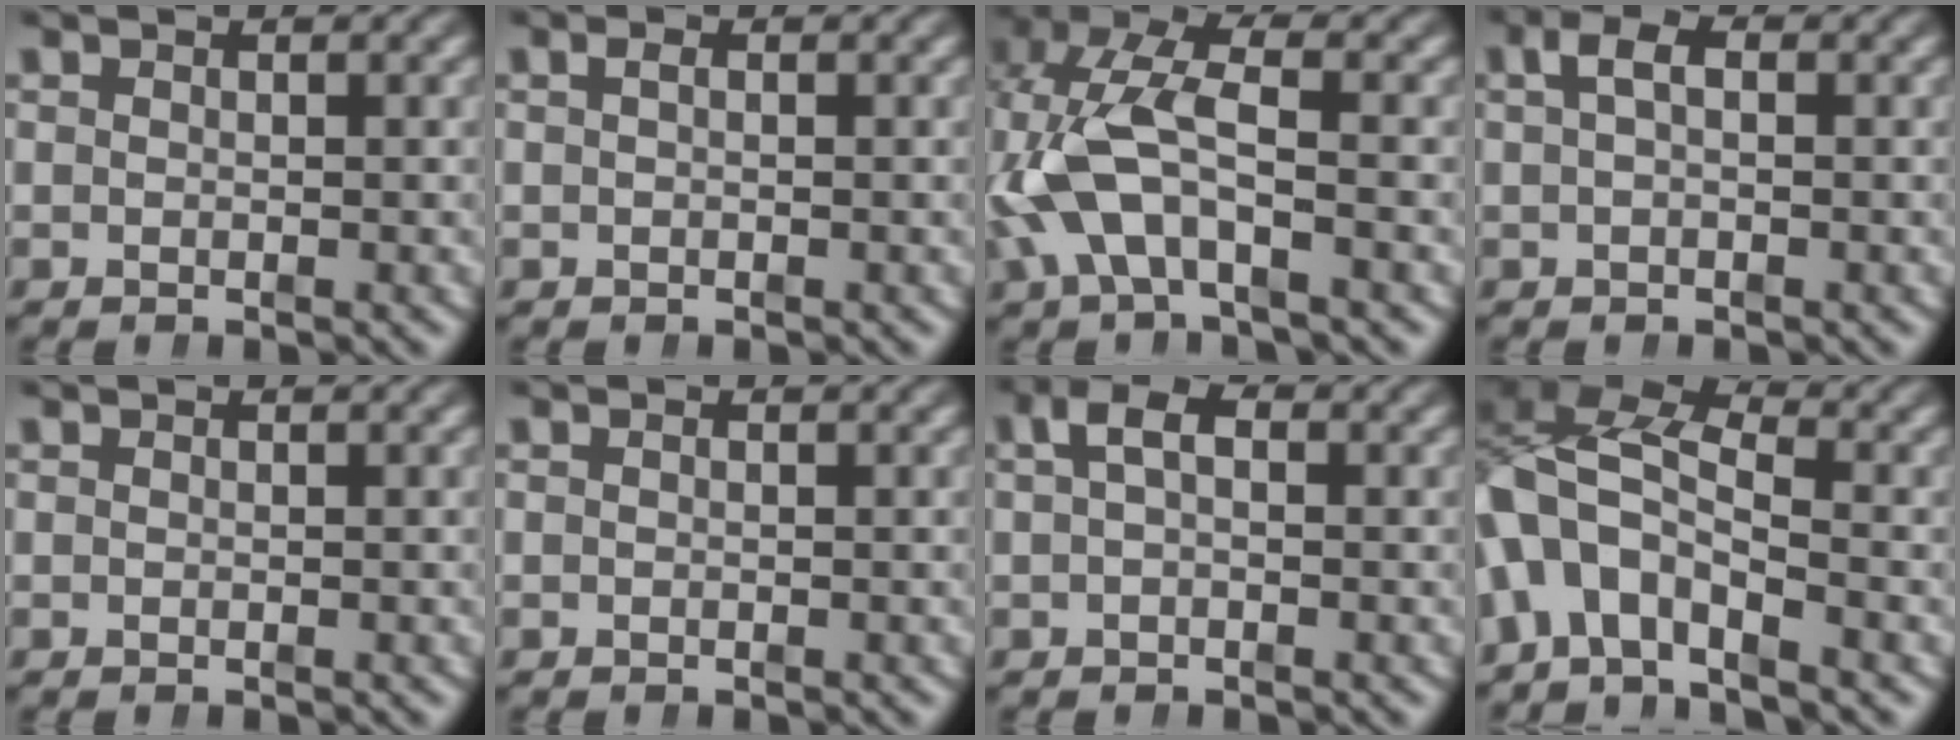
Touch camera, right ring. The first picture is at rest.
{"total": 0.6, "force": [0.0, 0.0, 0.5], "torque": [-0.007, 0.003, 0.000]}
{"total": 6.4, "force": [0.1, 4.0, 5.1], "torque": [-0.130, -0.014, 0.008]}
{"total": 2.2, "force": [0.6, 0.9, 1.9], "torque": [-0.031, 0.009, 0.008]}
{"total": 0.0}
{"total": 0.0}
{"total": 2.8, "force": [0.9, 1.3, 2.4], "torque": [-0.037, 0.014, 0.009]}
{"total": 13.1, "force": [0.8, 10.9, 7.2], "torque": [-0.168, -0.013, -0.015]}